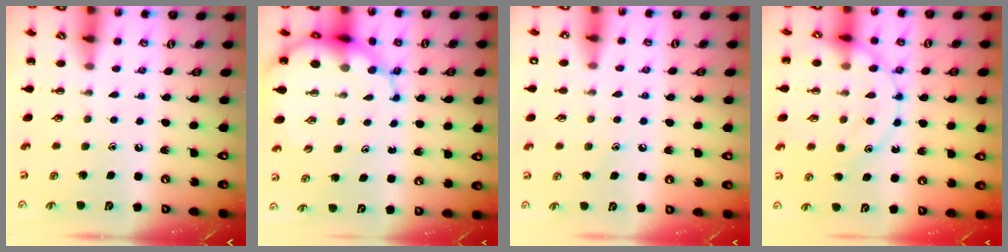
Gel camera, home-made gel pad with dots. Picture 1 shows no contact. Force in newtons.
{"total": 9.3, "press": 8.8, "slide": 2.8}
{"total": 7.0, "press": 6.8, "slide": 1.8}
{"total": 15.1, "press": 15.0, "slide": 1.0}